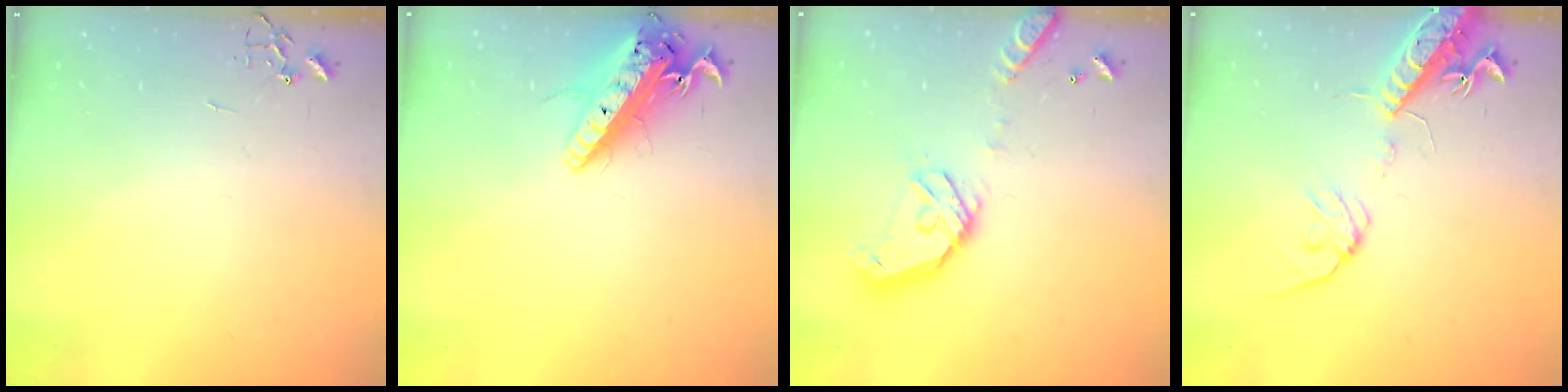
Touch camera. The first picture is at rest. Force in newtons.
{"total": 19.0, "press": 18.6, "slide": 3.8}
{"total": 16.2, "press": 16.0, "slide": 2.7}
{"total": 16.4, "press": 16.1, "slide": 3.0}